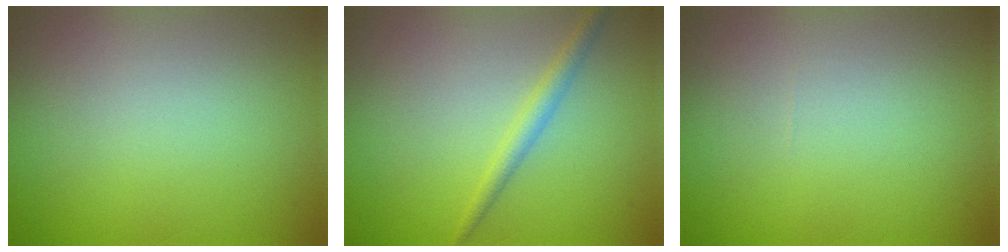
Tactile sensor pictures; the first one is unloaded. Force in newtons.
{"total": 1.7, "press": 1.7, "slide": 0.0}
{"total": 0.0}